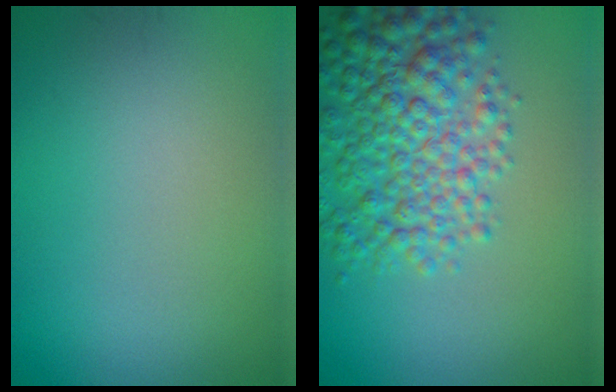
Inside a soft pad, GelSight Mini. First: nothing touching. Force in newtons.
{"total": 7.2, "press": 7.2, "slide": 0.2}